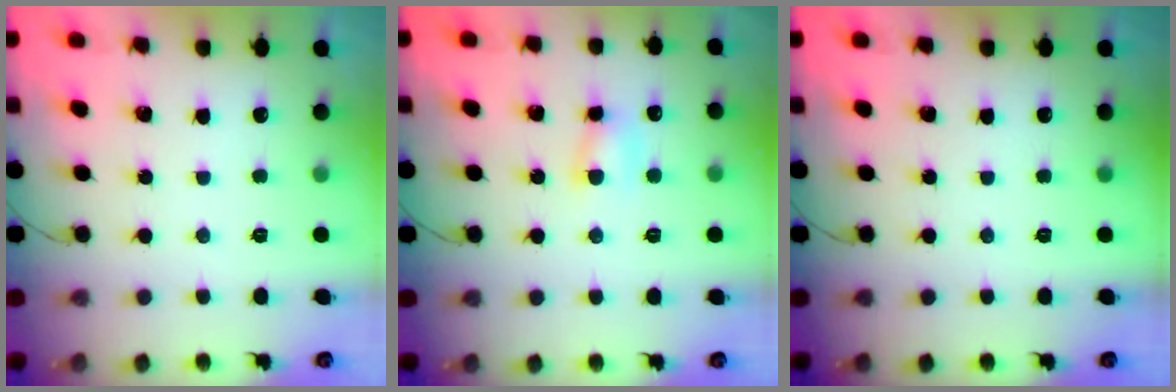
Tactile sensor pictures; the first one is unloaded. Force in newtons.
{"total": 5.0, "press": 4.9, "slide": 1.0}
{"total": 0.0}